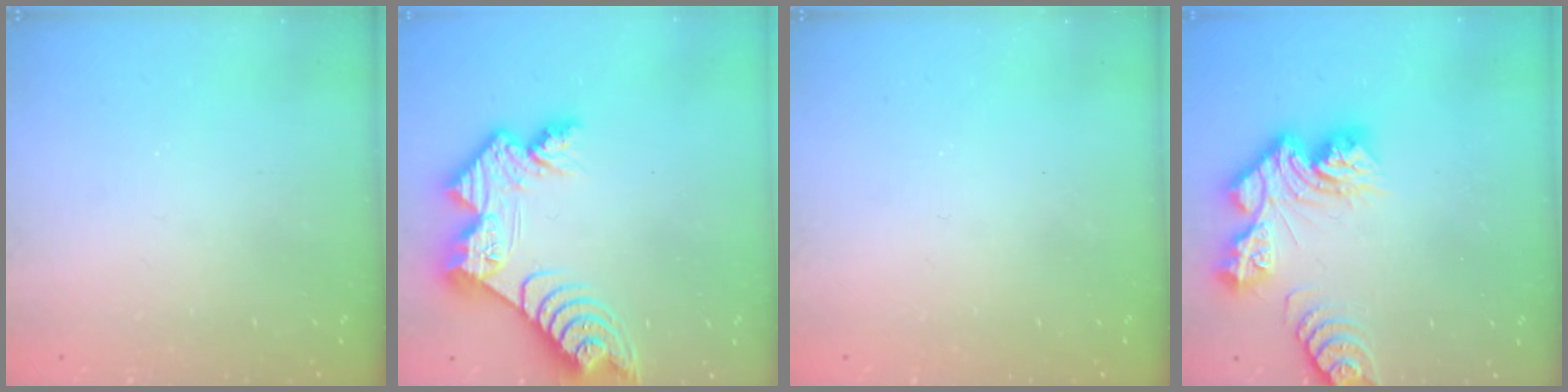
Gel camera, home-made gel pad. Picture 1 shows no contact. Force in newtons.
{"total": 13.9, "press": 13.9, "slide": 1.0}
{"total": 0.0}
{"total": 13.6, "press": 13.6, "slide": 1.3}